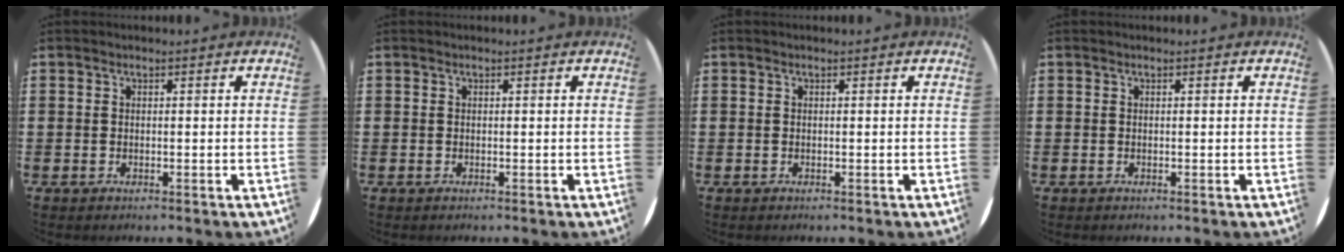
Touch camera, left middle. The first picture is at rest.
{"total": 0.0}
{"total": 0.0}
{"total": 0.0}